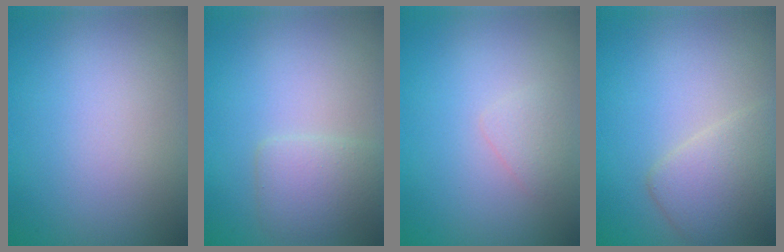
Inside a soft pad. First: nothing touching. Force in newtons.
{"total": 2.4, "press": 2.4, "slide": 0.2}
{"total": 1.1, "press": 1.1, "slide": 0.1}
{"total": 3.7, "press": 3.7, "slide": 0.2}